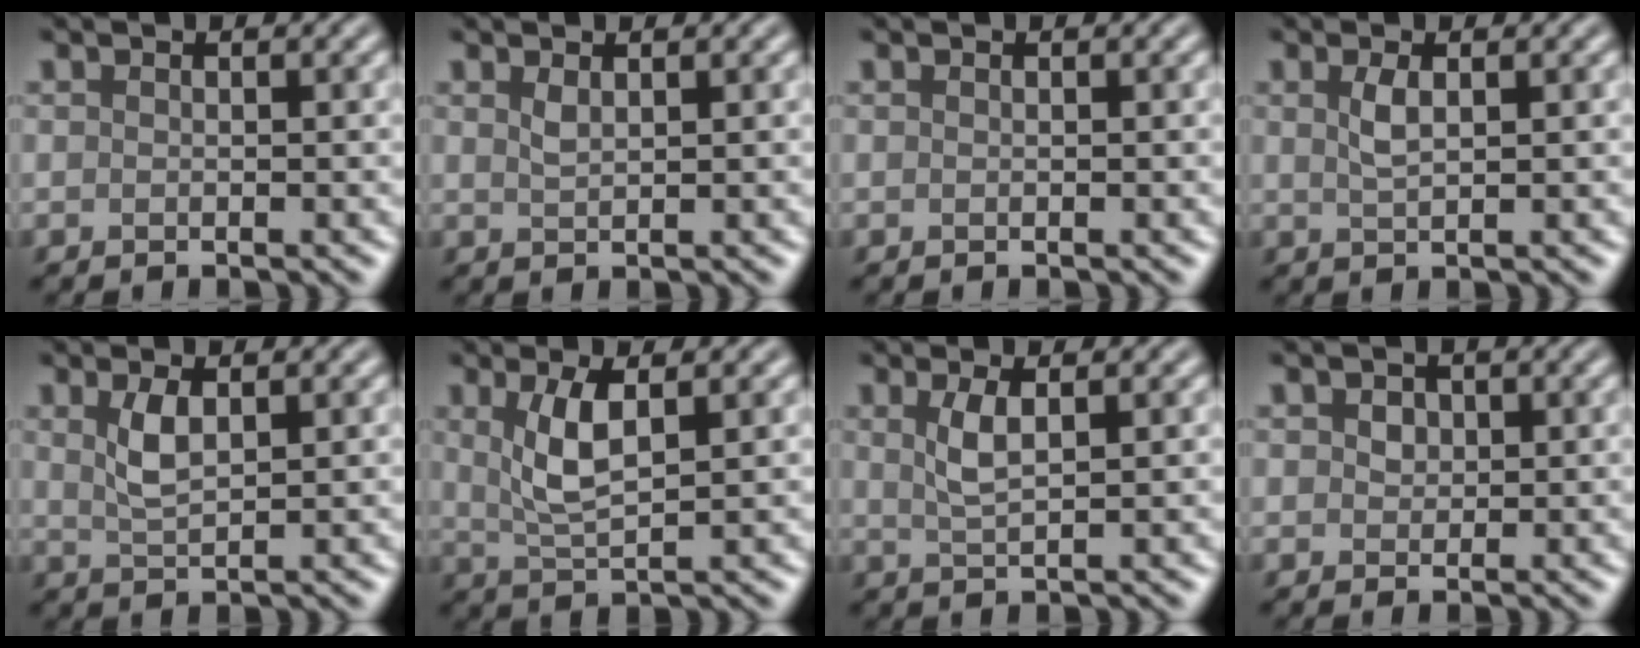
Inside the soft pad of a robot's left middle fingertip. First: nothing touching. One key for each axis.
{"total": 1.0, "fx": 0.6, "fy": 0.3, "fz": 0.7, "tx": -0.018, "ty": -0.001, "tz": 0.014}
{"total": 0.0}
{"total": 1.7, "fx": 0.6, "fy": 0.6, "fz": 1.4, "tx": -0.033, "ty": 0.000, "tz": 0.014}
{"total": 2.5, "fx": 1.0, "fy": 1.0, "fz": 2.1, "tx": -0.046, "ty": -0.001, "tz": 0.022}
{"total": 3.8, "fx": 1.2, "fy": 1.3, "fz": 3.4, "tx": -0.073, "ty": -0.002, "tz": 0.026}
{"total": 2.4, "fx": 0.9, "fy": 0.7, "fz": 2.1, "tx": -0.044, "ty": -0.001, "tz": 0.019}
{"total": 1.4, "fx": 0.5, "fy": 1.2, "fz": 0.7, "tx": -0.012, "ty": 0.003, "tz": 0.003}